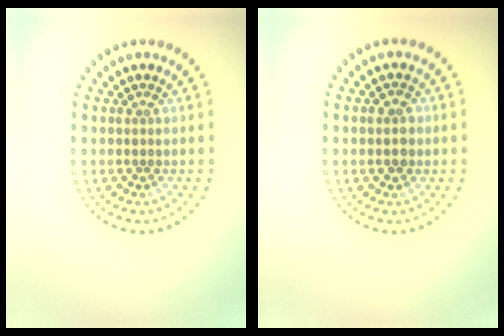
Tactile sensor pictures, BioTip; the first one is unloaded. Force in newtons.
{"total": 1.6, "press": 1.6, "slide": 0.2}